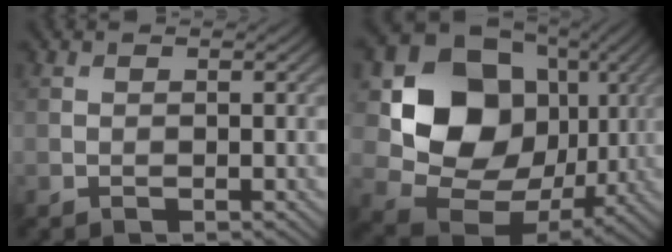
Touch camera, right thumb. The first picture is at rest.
{"total": 16.3, "force": [2.7, 13.4, 8.9], "torque": [-0.176, -0.017, 0.047]}